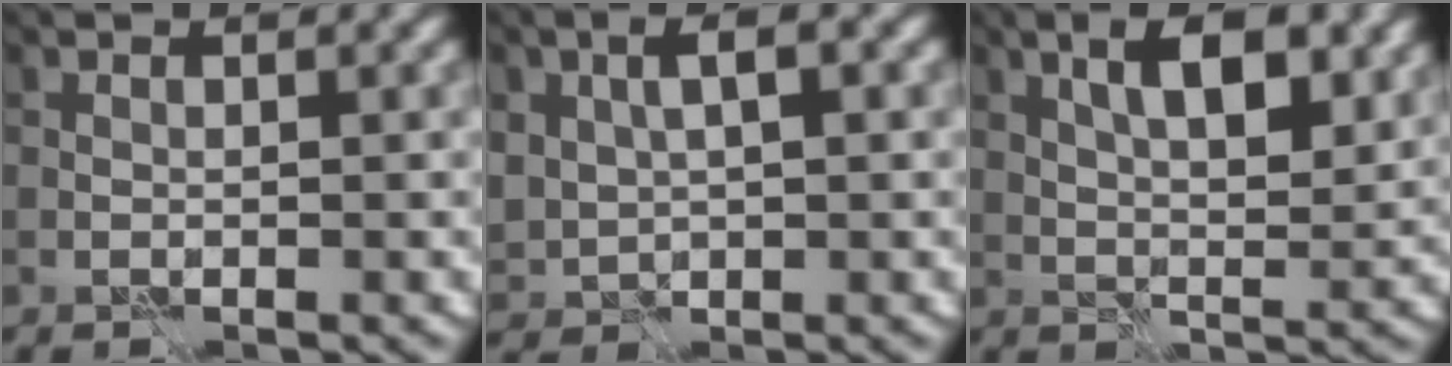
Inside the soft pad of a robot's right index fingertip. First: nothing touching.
{"total": 4.4, "force": [1.3, 2.6, 3.3], "torque": [-0.074, 0.004, 0.025]}
{"total": 6.0, "force": [2.3, 2.2, 5.1], "torque": [-0.082, 0.002, 0.038]}